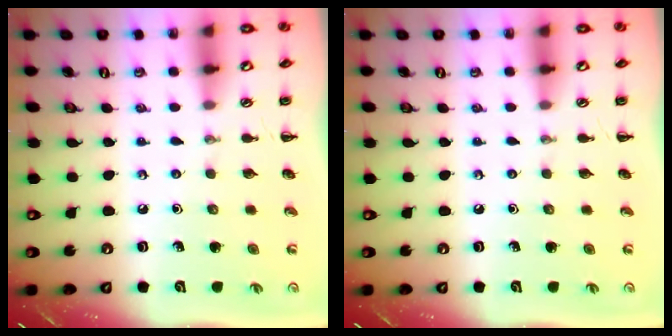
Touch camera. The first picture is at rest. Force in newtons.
{"total": 0.0}